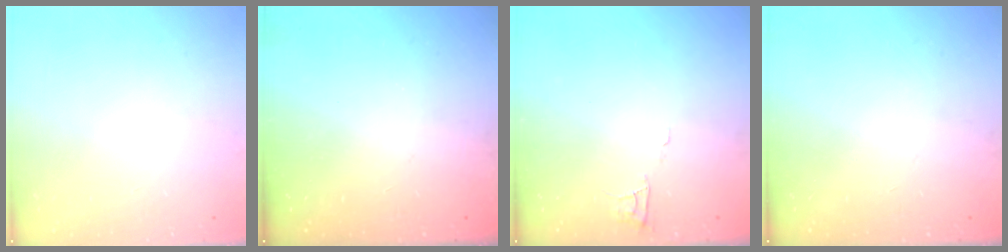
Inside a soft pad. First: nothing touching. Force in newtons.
{"total": 0.0}
{"total": 4.3, "press": 4.3, "slide": 0.5}
{"total": 0.0}